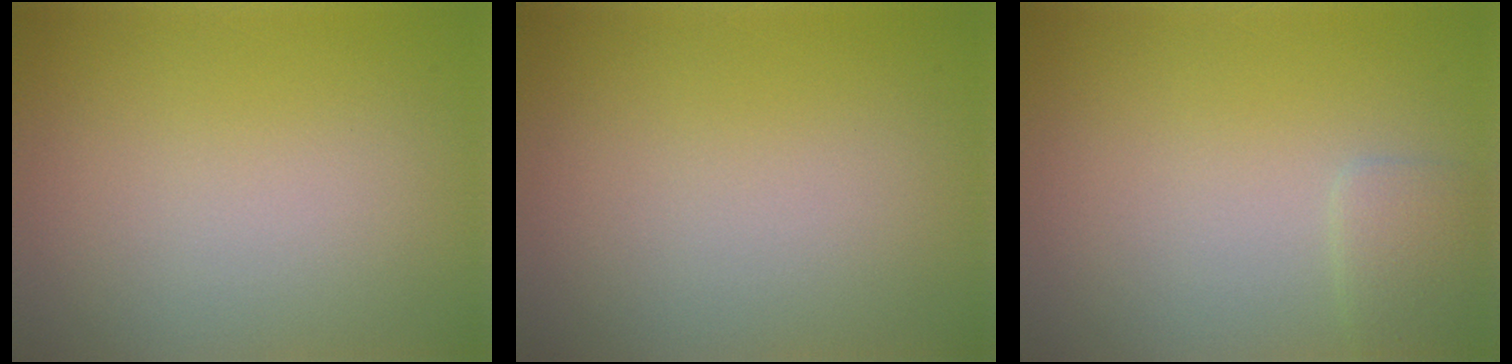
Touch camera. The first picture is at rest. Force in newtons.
{"total": 0.0}
{"total": 1.5, "press": 1.5, "slide": 0.1}